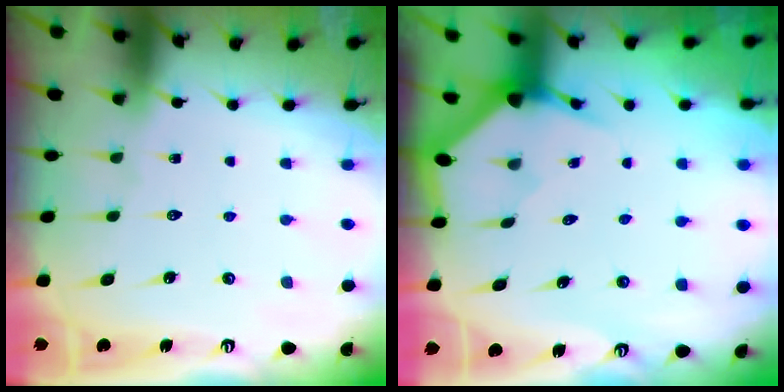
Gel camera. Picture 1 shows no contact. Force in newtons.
{"total": 3.3, "press": 3.3, "slide": 0.2}